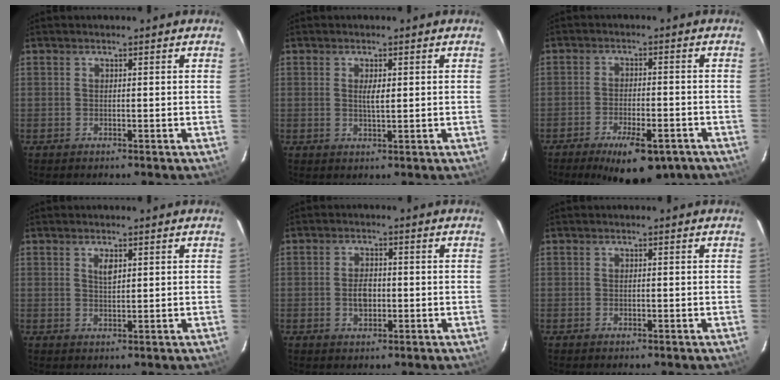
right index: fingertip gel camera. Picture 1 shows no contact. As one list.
[{"total": 2.0, "force": [0.4, 0.5, 1.9], "torque": [-0.034, 0.000, 0.008]}, {"total": 12.3, "force": [-8.6, 4.3, 7.7], "torque": [-0.139, -0.018, -0.120]}, {"total": 2.2, "force": [1.0, 1.0, 1.7], "torque": [-0.030, 0.000, 0.019]}, {"total": 3.8, "force": [-0.6, 2.4, 2.8], "torque": [-0.052, 0.003, -0.007]}, {"total": 0.0}]